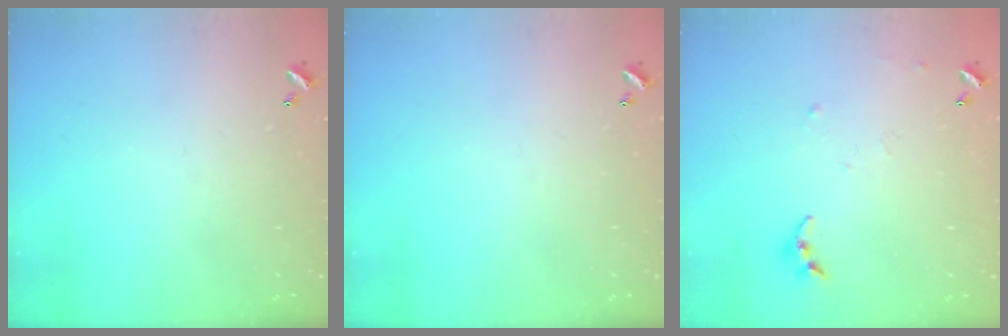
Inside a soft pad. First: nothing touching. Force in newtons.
{"total": 0.0}
{"total": 5.7, "press": 5.6, "slide": 0.6}